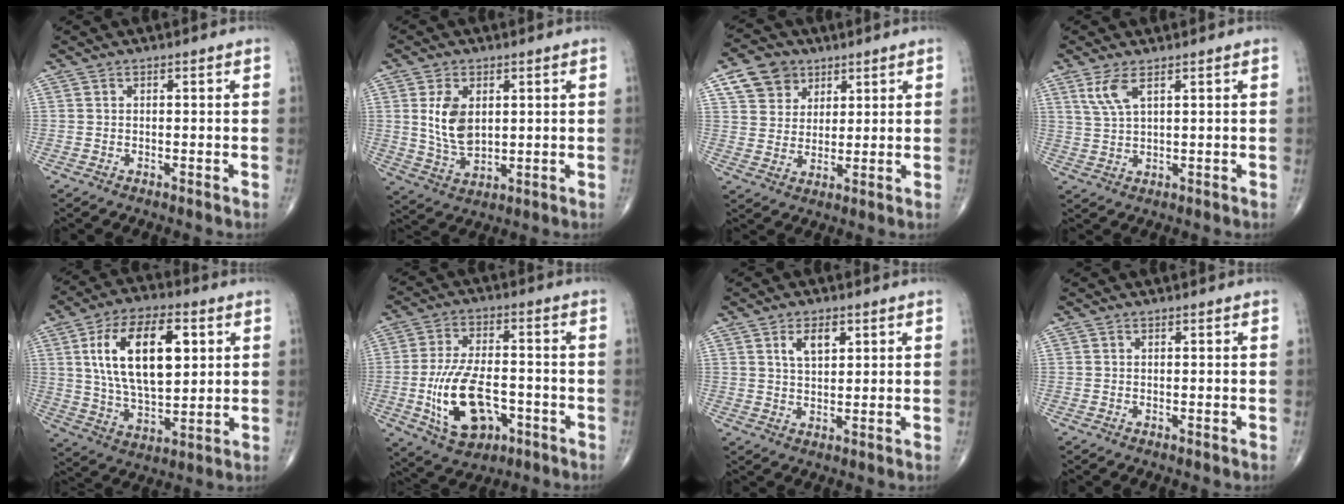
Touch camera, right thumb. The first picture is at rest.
{"total": 8.4, "force": [1.8, 5.1, 6.4], "torque": [-0.113, -0.013, 0.048]}
{"total": 8.6, "force": [4.5, 6.8, 2.9], "torque": [-0.027, -0.012, 0.083]}
{"total": 4.5, "force": [2.4, 1.4, 3.5], "torque": [-0.083, -0.005, 0.059]}
{"total": 19.2, "force": [5.0, 9.7, 15.8], "torque": [-0.259, -0.007, 0.092]}
{"total": 14.7, "force": [-4.1, 8.0, 11.5], "torque": [-0.204, 0.015, -0.064]}
{"total": 4.7, "force": [2.1, 2.5, 3.4], "torque": [-0.048, -0.011, 0.038]}
{"total": 0.0}